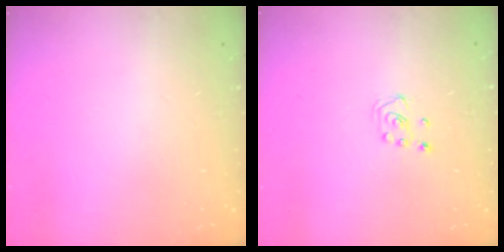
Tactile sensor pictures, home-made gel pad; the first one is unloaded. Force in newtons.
{"total": 3.0, "press": 3.0, "slide": 0.3}